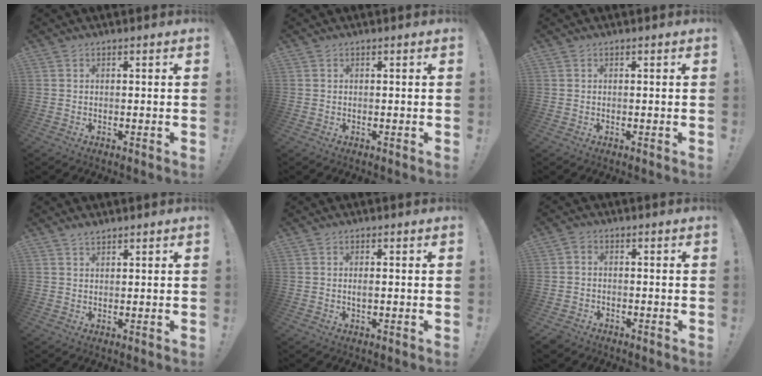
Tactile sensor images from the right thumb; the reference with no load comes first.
{"total": 0.0}
{"total": 0.0}
{"total": 1.8, "force": [1.6, 0.5, 0.6], "torque": [-0.012, -0.005, 0.030]}
{"total": 1.5, "force": [-0.3, 0.3, 1.4], "torque": [-0.025, 0.000, -0.007]}
{"total": 2.7, "force": [-1.5, 2.0, 1.0], "torque": [-0.021, 0.010, -0.025]}